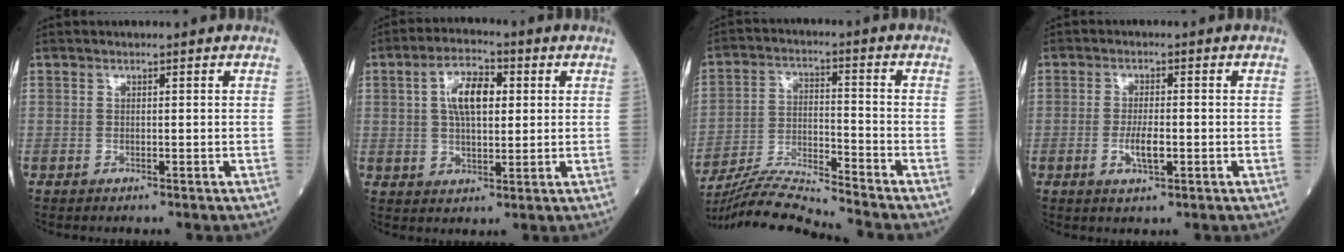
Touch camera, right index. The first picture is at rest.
{"total": 7.9, "force": [1.9, 3.4, 6.9], "torque": [-0.130, 0.017, 0.032]}
{"total": 11.0, "force": [-10.5, -2.1, 2.5], "torque": [-0.050, -0.004, -0.194]}
{"total": 3.9, "force": [-1.0, 0.9, 3.7], "torque": [-0.074, -0.003, -0.016]}